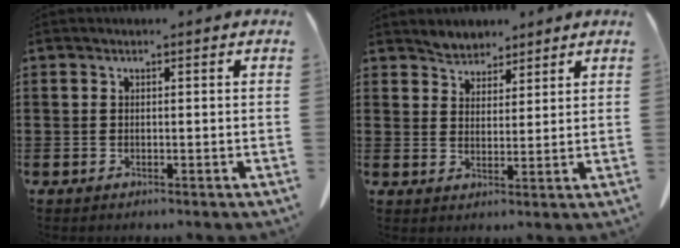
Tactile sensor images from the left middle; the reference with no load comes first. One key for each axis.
{"total": 3.3, "fx": 3.1, "fy": 1.1, "fz": -0.3, "tx": -0.008, "ty": -0.003, "tz": 0.063}